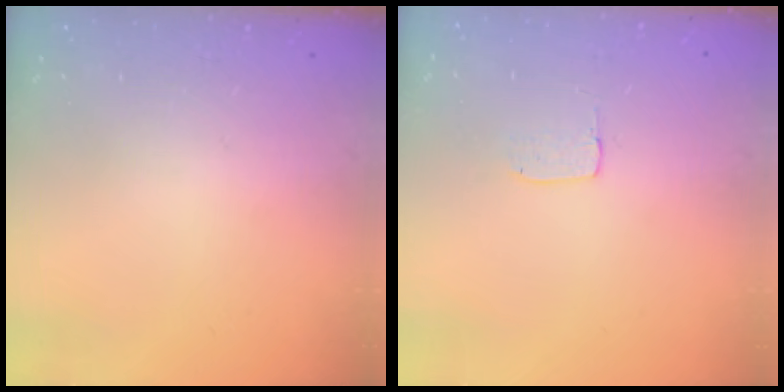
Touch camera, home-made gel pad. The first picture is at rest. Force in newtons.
{"total": 2.9, "press": 2.9, "slide": 0.2}